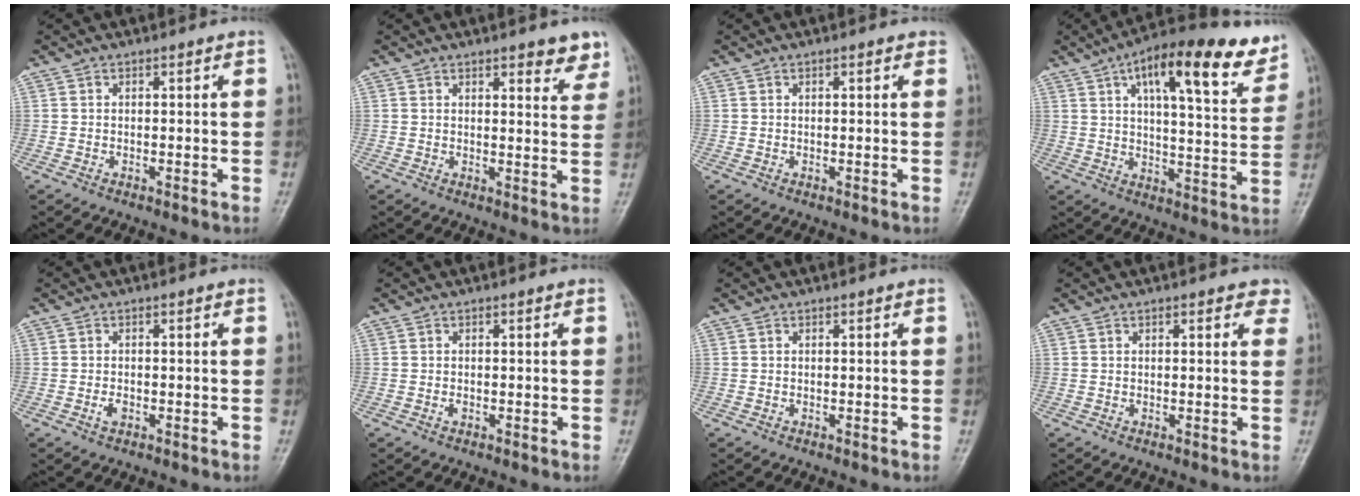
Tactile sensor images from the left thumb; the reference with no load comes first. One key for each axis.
{"total": 5.8, "fx": 4.0, "fy": 1.8, "fz": 3.7, "tx": -0.022, "ty": -0.022, "tz": 0.047}
{"total": 1.3, "fx": 0.7, "fy": 0.5, "fz": 1.0, "tx": -0.013, "ty": 0.001, "tz": 0.006}
{"total": 19.7, "fx": 11.2, "fy": 6.3, "fz": 15.0, "tx": -0.189, "ty": -0.024, "tz": 0.161}
{"total": 1.7, "fx": -0.6, "fy": 1.0, "fz": 1.2, "tx": -0.022, "ty": 0.004, "tz": -0.011}
{"total": 0.9, "fx": -0.2, "fy": 0.5, "fz": 0.8, "tx": -0.010, "ty": 0.005, "tz": -0.002}
{"total": 0.0}
{"total": 3.6, "fx": 1.9, "fy": 1.6, "fz": 2.6, "tx": -0.012, "ty": -0.003, "tz": 0.015}